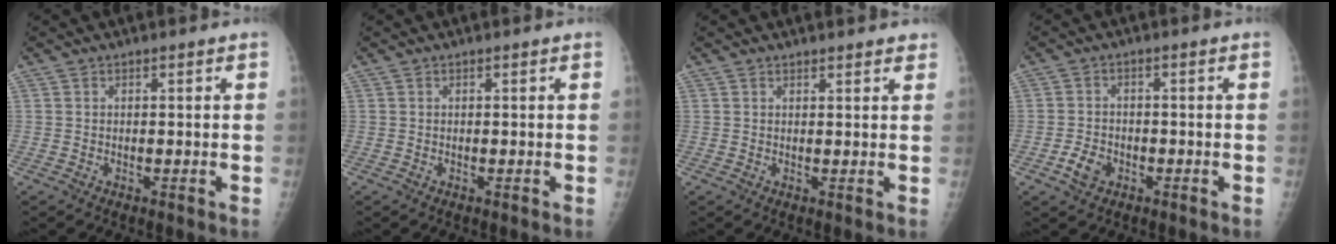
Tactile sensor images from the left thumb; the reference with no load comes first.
{"total": 0.0}
{"total": 2.5, "force": [2.3, 0.7, 0.8], "torque": [0.006, -0.006, 0.024]}
{"total": 4.0, "force": [-1.7, 2.9, 2.1], "torque": [-0.034, 0.010, -0.030]}